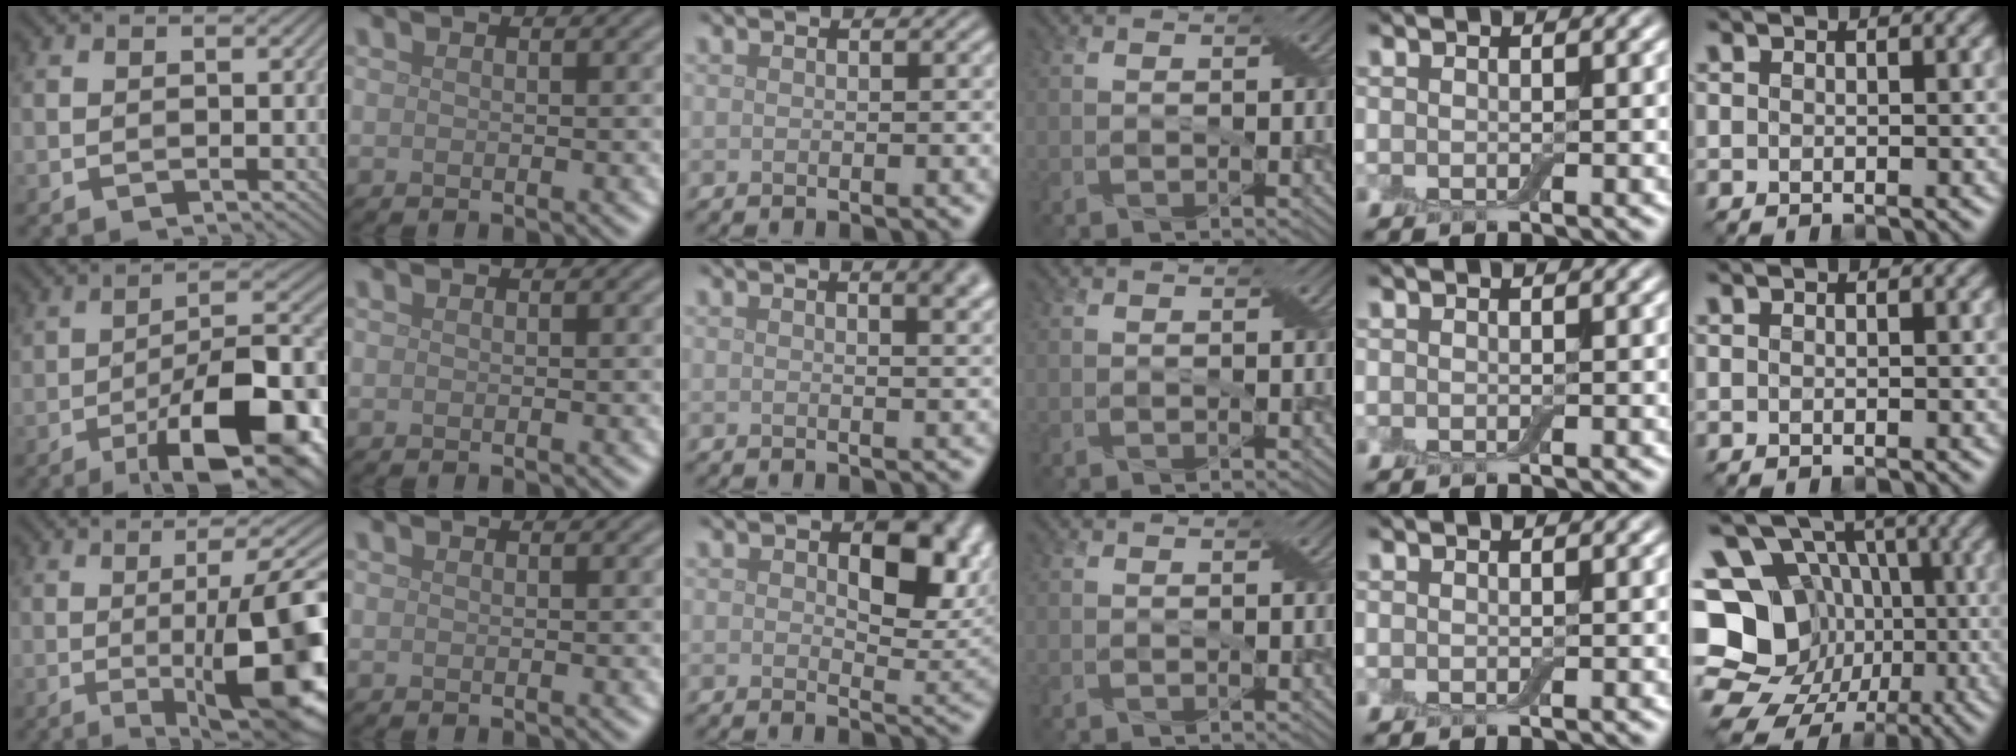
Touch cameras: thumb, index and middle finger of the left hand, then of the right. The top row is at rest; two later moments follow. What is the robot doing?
{"motion": "close", "object": "airpods case & airpods"}